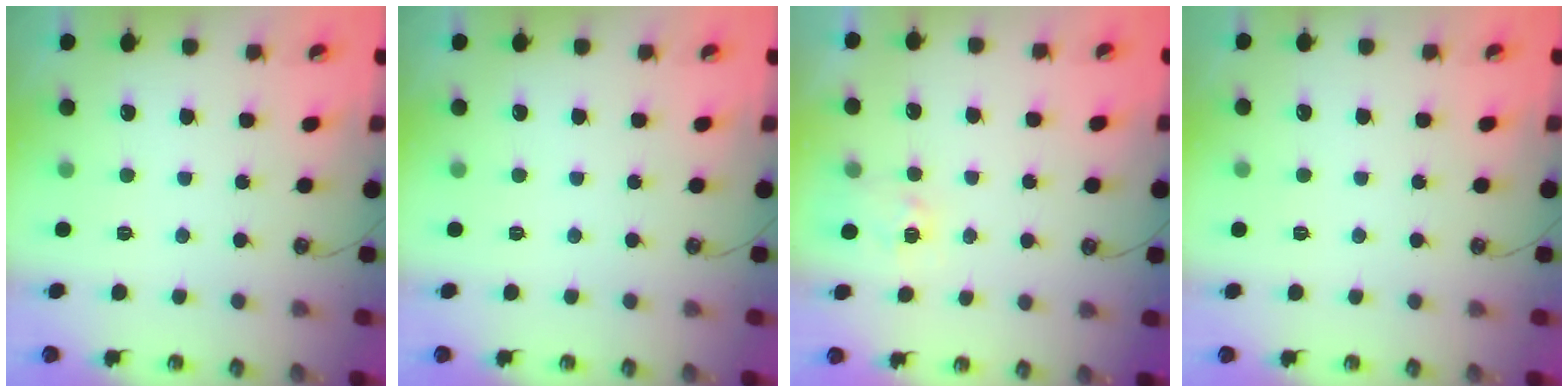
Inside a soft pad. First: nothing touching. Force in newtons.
{"total": 0.0}
{"total": 3.7, "press": 3.6, "slide": 0.3}
{"total": 0.0}